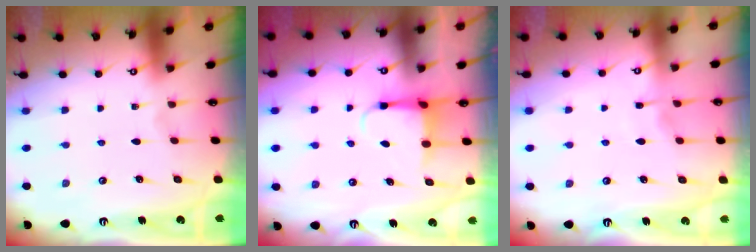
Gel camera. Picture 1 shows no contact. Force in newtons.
{"total": 3.9, "press": 3.9, "slide": 0.6}
{"total": 1.7, "press": 1.7, "slide": 0.4}